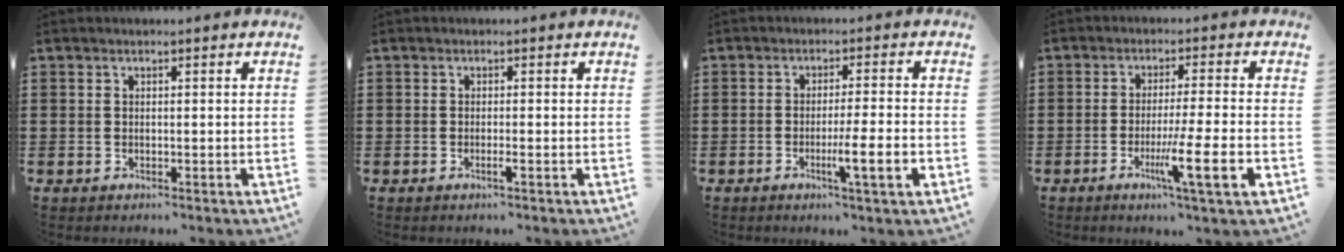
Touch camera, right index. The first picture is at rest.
{"total": 1.2, "force": [-0.7, -0.1, 0.9], "torque": [-0.017, -0.004, -0.012]}
{"total": 6.1, "force": [-2.1, -0.1, 5.7], "torque": [-0.092, -0.011, -0.034]}
{"total": 8.2, "force": [-3.0, -0.1, 7.7], "torque": [-0.131, -0.013, -0.051]}